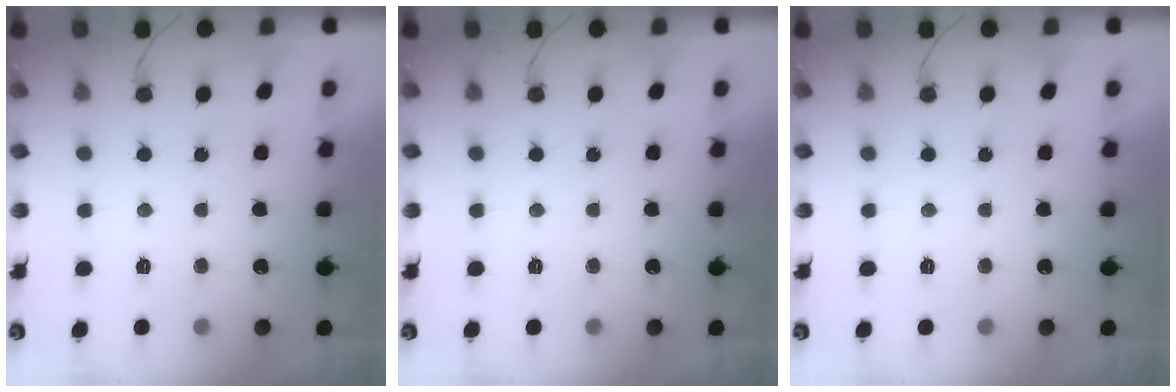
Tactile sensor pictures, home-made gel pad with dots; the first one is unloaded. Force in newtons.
{"total": 0.0}
{"total": 0.0}